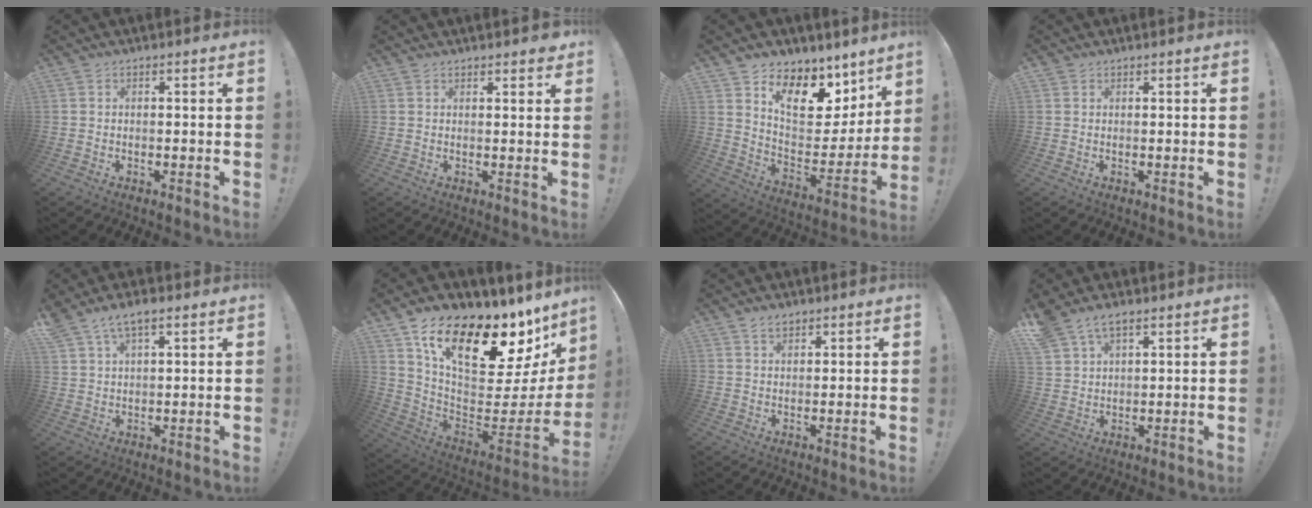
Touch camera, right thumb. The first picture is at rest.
{"total": 1.9, "force": [1.6, 0.9, 0.4], "torque": [0.012, -0.014, 0.026]}
{"total": 13.0, "force": [8.5, 7.3, 6.4], "torque": [-0.096, -0.068, 0.151]}
{"total": 0.8, "force": [0.7, 0.4, 0.0], "torque": [0.006, -0.004, 0.013]}
{"total": 5.9, "force": [4.1, 2.1, 3.7], "torque": [-0.070, -0.014, 0.076]}
{"total": 20.9, "force": [11.3, 9.8, 14.6], "torque": [-0.216, -0.075, 0.213]}
{"total": 2.6, "force": [2.1, 1.3, 0.9], "torque": [-0.006, -0.012, 0.037]}
{"total": 6.7, "force": [4.9, 3.3, 3.2], "torque": [-0.066, -0.021, 0.099]}